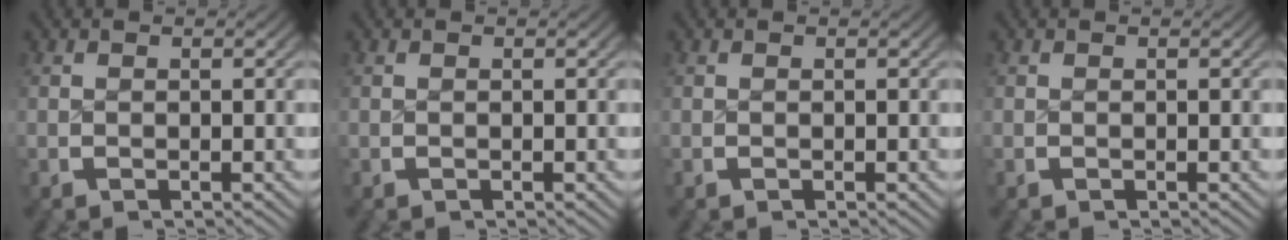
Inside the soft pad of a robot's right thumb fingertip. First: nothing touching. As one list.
[{"total": 0.0}, {"total": 0.0}, {"total": 0.0}]